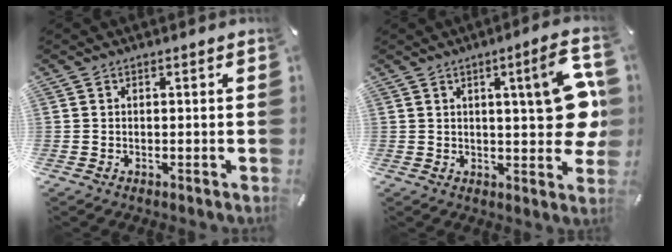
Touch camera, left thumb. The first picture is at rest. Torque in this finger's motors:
{"motor_torque": [0.37, 0.29, 0.33, -0.01, 0.09]}